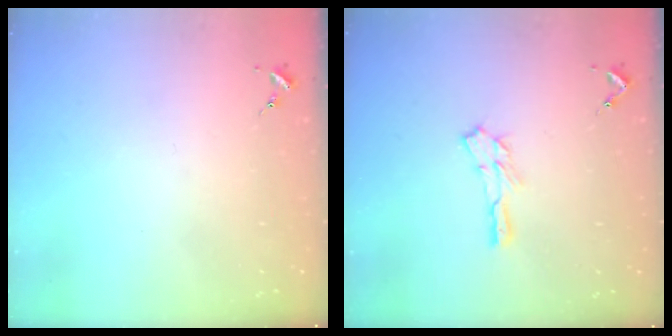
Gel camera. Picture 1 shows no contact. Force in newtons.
{"total": 6.3, "press": 6.3, "slide": 0.3}